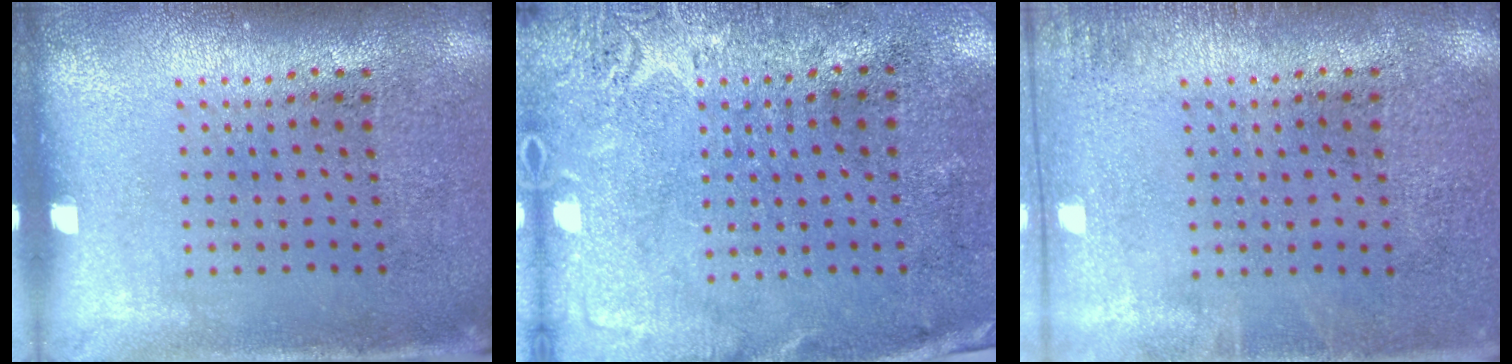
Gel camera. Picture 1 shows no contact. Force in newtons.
{"total": 2.6, "press": 2.1, "slide": 1.6}
{"total": 0.9, "press": 0.9, "slide": 0.2}